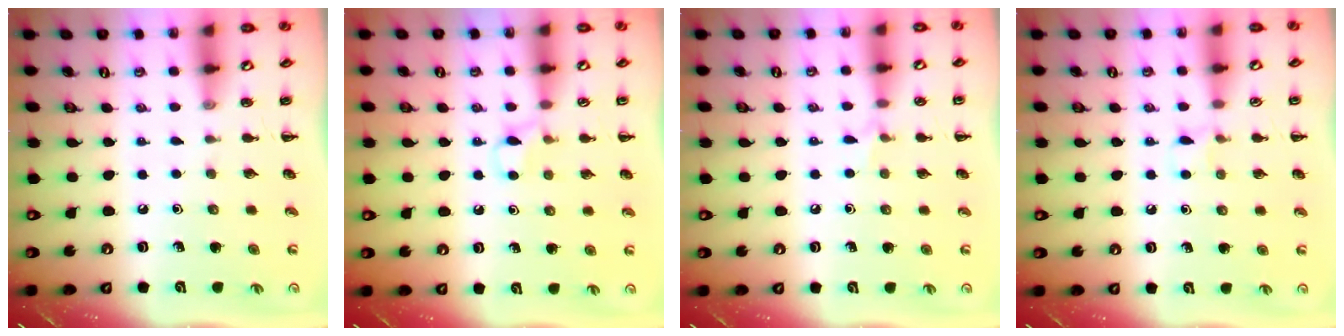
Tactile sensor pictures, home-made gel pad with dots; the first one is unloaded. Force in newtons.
{"total": 5.5, "press": 5.2, "slide": 1.9}
{"total": 4.4, "press": 4.1, "slide": 1.6}
{"total": 5.6, "press": 5.3, "slide": 1.9}